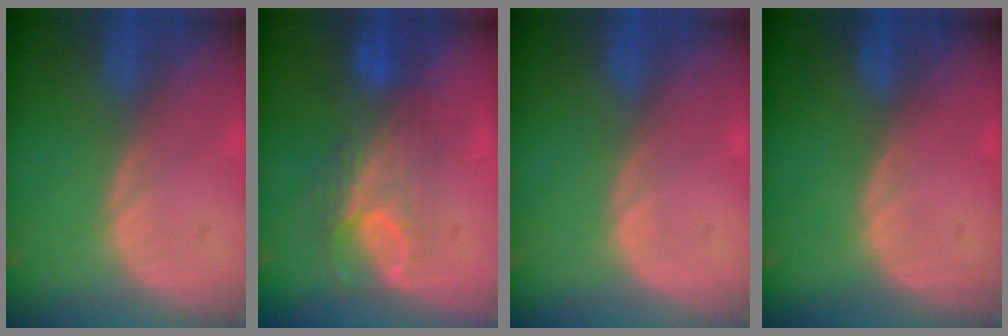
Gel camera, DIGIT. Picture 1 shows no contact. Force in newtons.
{"total": 7.8, "press": 6.9, "slide": 3.8}
{"total": 0.6, "press": 0.1, "slide": 0.6}
{"total": 0.0}